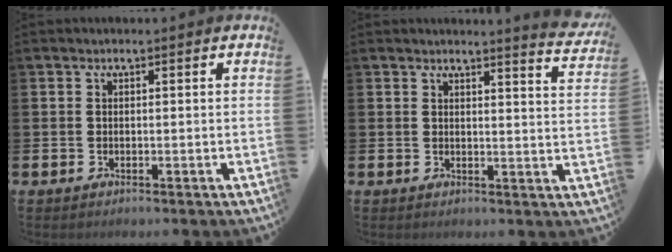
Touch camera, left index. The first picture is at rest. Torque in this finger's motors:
{"motor_torque": [-0.22, -0.21, -0.19, 0.07]}